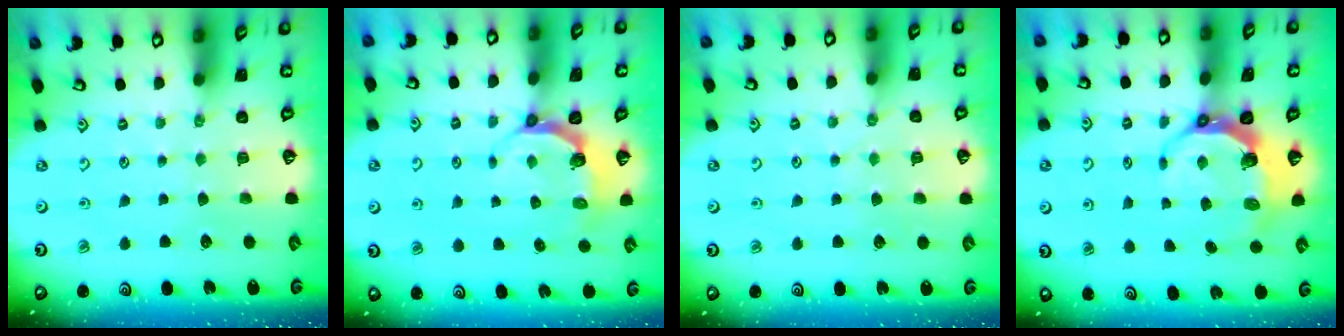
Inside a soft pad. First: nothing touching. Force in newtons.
{"total": 5.4, "press": 4.4, "slide": 3.1}
{"total": 4.0, "press": 3.9, "slide": 0.6}
{"total": 7.0, "press": 5.5, "slide": 4.3}